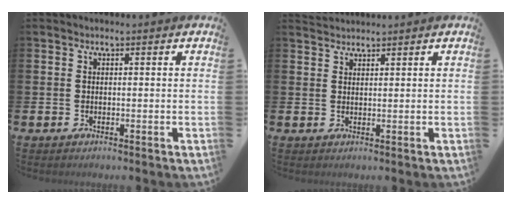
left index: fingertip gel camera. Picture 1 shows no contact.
{"total": 1.6, "force": [1.5, 0.3, -0.1], "torque": [0.001, -0.003, 0.028]}